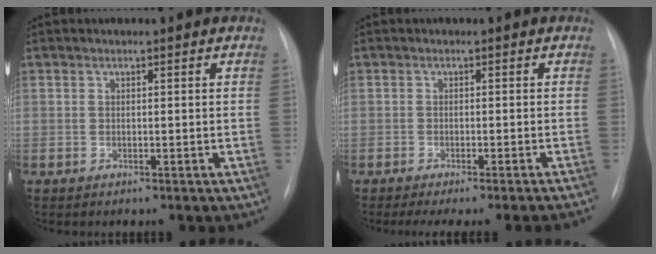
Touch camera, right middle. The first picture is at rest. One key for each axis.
{"total": 9.6, "fx": -8.6, "fy": -1.5, "fz": 4.1, "tx": -0.027, "ty": -0.023, "tz": -0.108}